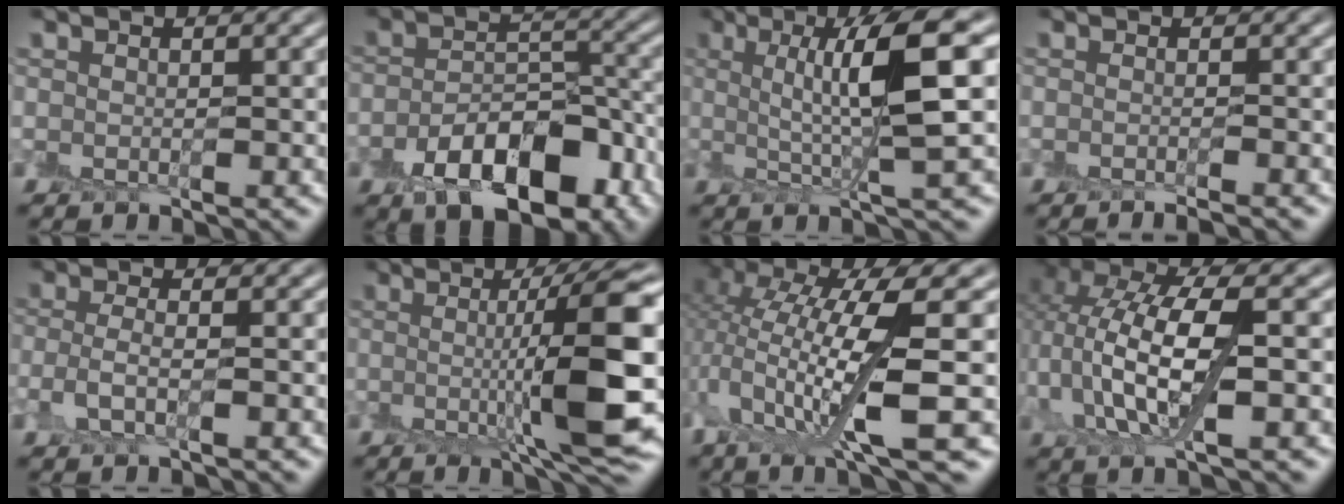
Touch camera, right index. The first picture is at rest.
{"total": 8.5, "force": [-4.5, 4.6, 5.5], "torque": [-0.084, -0.001, -0.067]}
{"total": 8.1, "force": [1.7, 1.5, 7.7], "torque": [-0.111, 0.012, 0.028]}
{"total": 1.6, "force": [-0.9, 0.4, 1.3], "torque": [0.006, -0.001, -0.023]}
{"total": 1.9, "force": [-0.7, 0.8, 1.6], "torque": [-0.044, 0.001, -0.017]}
{"total": 10.5, "force": [0.4, 1.8, 10.3], "torque": [-0.133, -0.003, 0.012]}
{"total": 9.1, "force": [0.1, 1.9, 8.9], "torque": [-0.161, 0.007, 0.002]}
{"total": 8.3, "force": [1.1, 3.1, 7.6], "torque": [-0.150, 0.017, 0.016]}